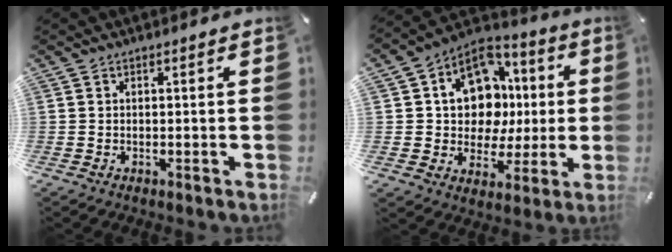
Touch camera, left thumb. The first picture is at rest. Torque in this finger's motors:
{"motor_torque": [1.73, 3.27, 0.69, -0.38, 0.39]}